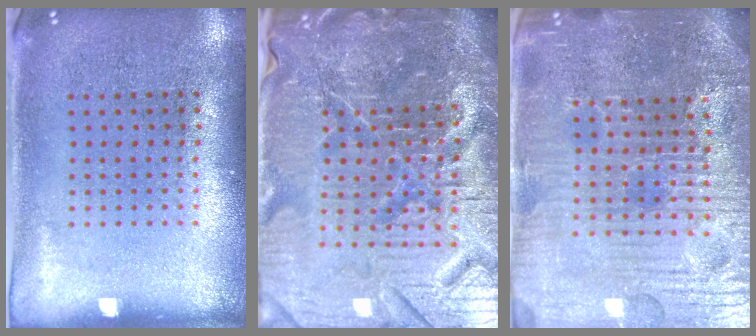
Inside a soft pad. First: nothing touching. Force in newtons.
{"total": 7.2, "press": 6.4, "slide": 3.4}
{"total": 5.6, "press": 5.3, "slide": 1.8}